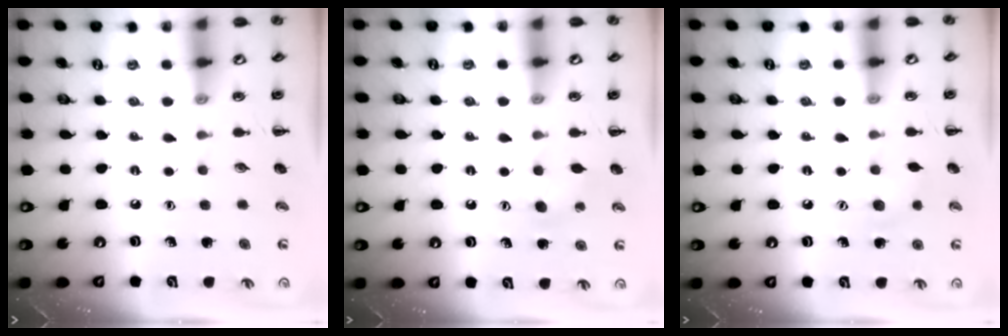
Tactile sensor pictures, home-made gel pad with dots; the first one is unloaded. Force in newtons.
{"total": 4.7, "press": 4.6, "slide": 1.1}
{"total": 7.0, "press": 6.9, "slide": 1.5}